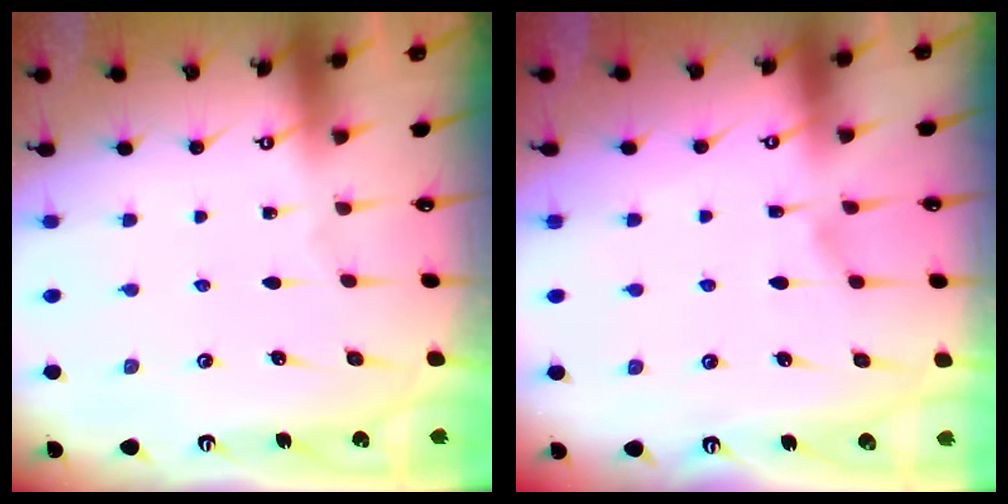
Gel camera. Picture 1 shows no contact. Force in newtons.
{"total": 3.7, "press": 3.7, "slide": 0.4}